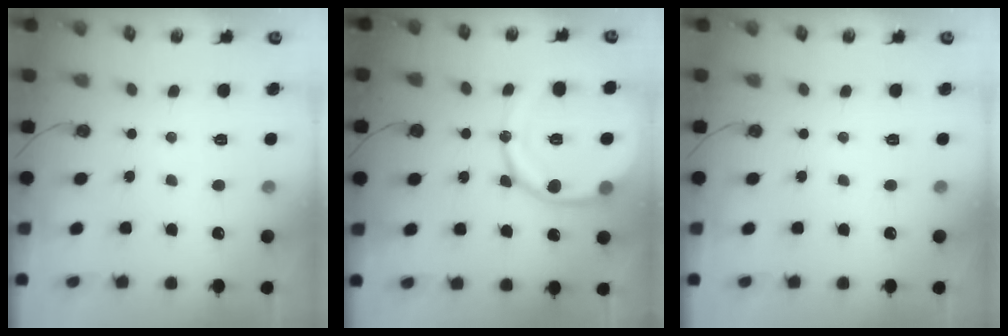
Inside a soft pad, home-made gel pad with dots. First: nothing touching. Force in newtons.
{"total": 17.3, "press": 17.2, "slide": 1.9}
{"total": 0.0}